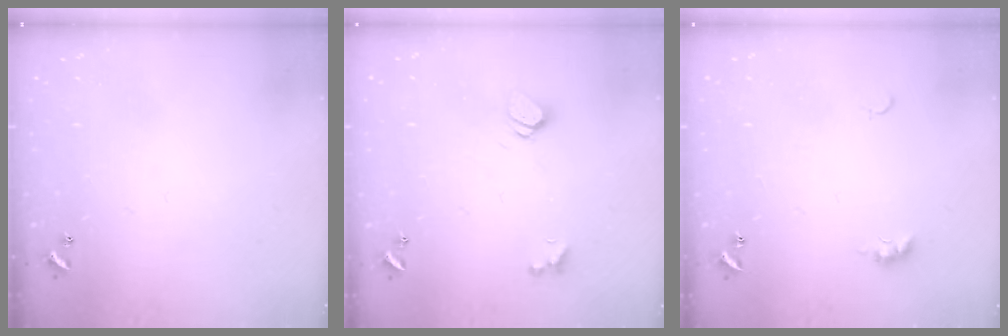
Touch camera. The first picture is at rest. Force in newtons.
{"total": 2.4, "press": 2.3, "slide": 0.3}
{"total": 3.6, "press": 3.6, "slide": 0.6}